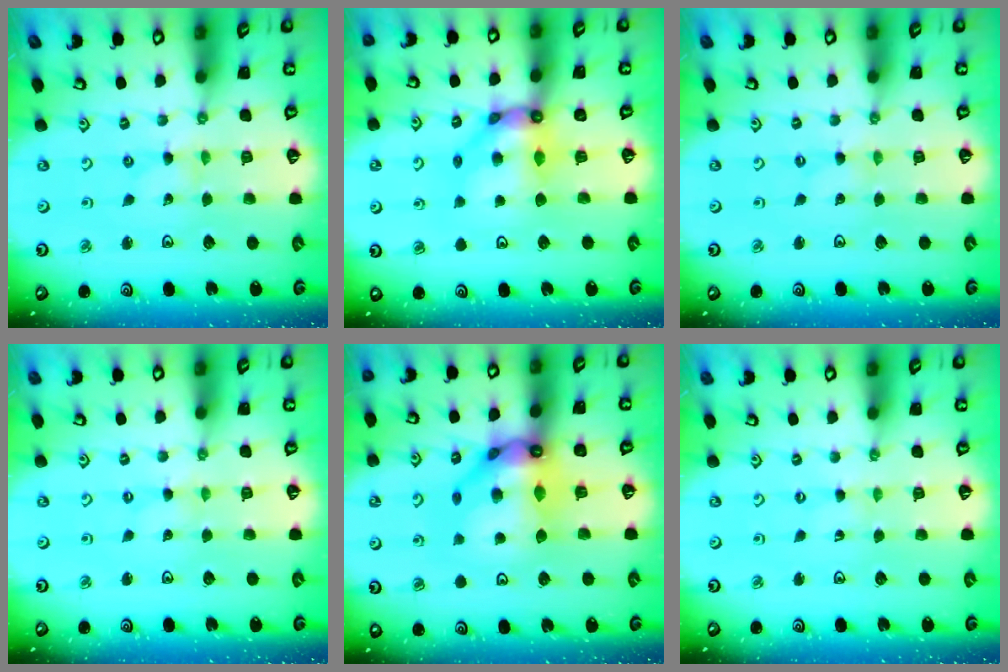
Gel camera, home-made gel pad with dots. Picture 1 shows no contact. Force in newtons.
{"total": 10.4, "press": 10.3, "slide": 1.3}
{"total": 0.0}
{"total": 0.0}
{"total": 15.2, "press": 15.1, "slide": 1.4}
{"total": 0.6, "press": 0.6, "slide": 0.1}